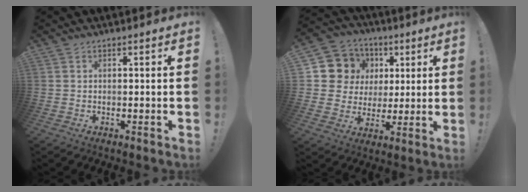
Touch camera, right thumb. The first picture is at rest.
{"total": 11.7, "force": [3.3, 10.9, 2.8], "torque": [-0.038, -0.016, 0.085]}